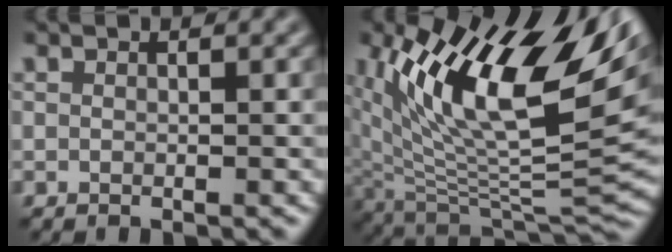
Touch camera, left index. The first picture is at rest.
{"total": 16.5, "force": [6.6, 7.1, 13.3], "torque": [-0.246, 0.013, 0.113]}